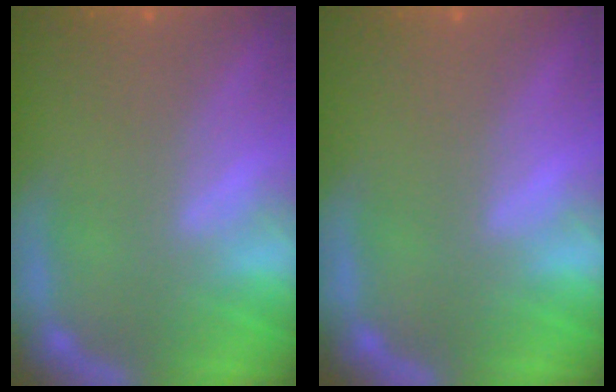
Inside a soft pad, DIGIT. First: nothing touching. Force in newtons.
{"total": 0.0}